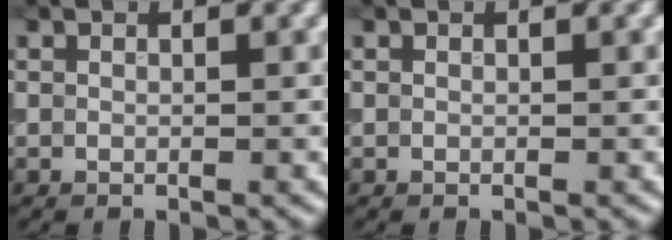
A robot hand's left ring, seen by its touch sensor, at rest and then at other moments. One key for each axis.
{"total": 0.0}